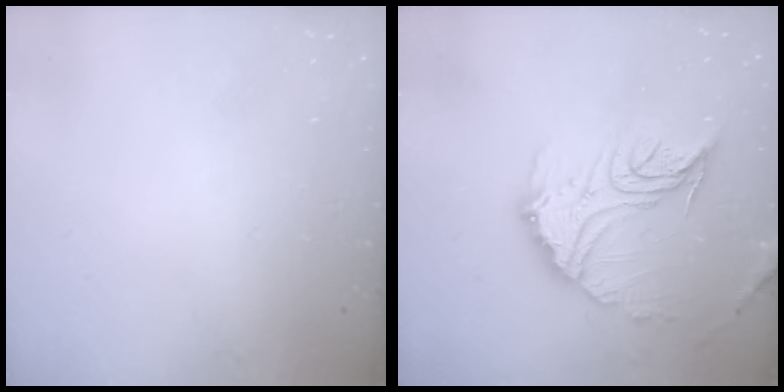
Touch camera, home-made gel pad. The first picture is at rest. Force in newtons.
{"total": 18.2, "press": 18.1, "slide": 1.8}